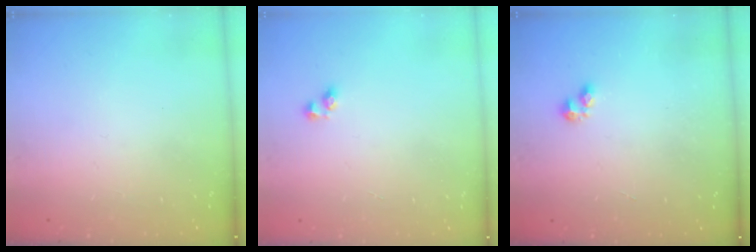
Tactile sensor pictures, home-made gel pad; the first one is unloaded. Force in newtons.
{"total": 2.2, "press": 1.9, "slide": 1.1}
{"total": 3.4, "press": 3.3, "slide": 0.5}